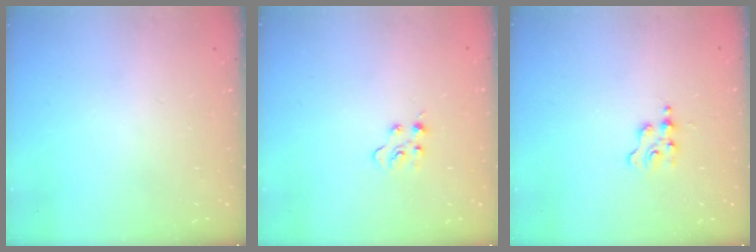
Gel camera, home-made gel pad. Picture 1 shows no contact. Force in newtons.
{"total": 3.4, "press": 3.4, "slide": 0.4}
{"total": 2.5, "press": 2.5, "slide": 0.3}